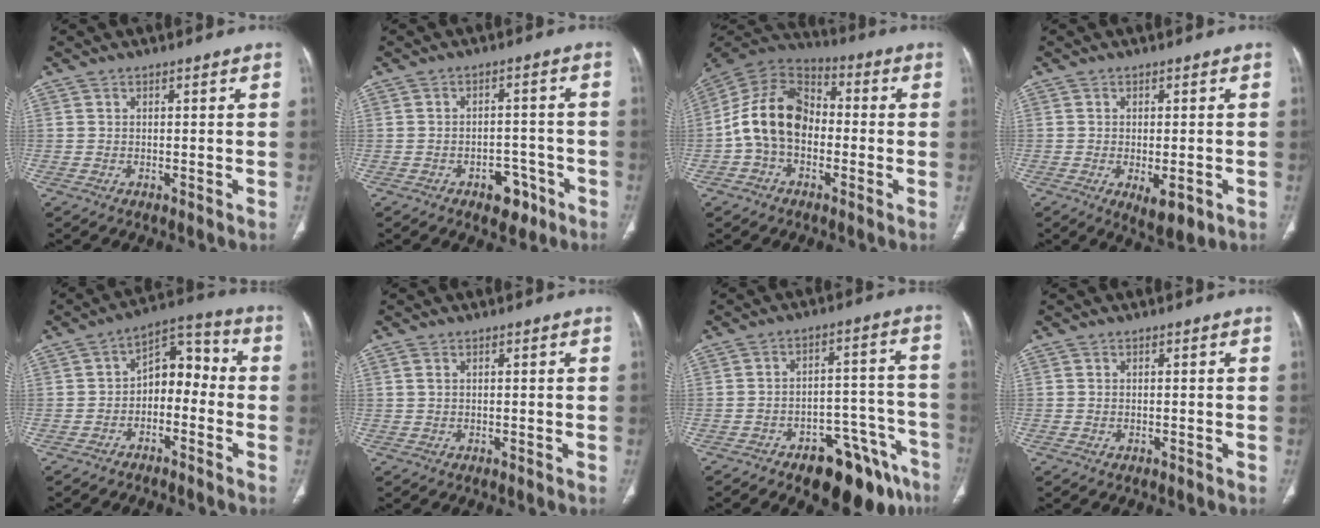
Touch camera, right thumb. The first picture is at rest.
{"total": 5.4, "force": [-3.2, 3.4, 2.7], "torque": [-0.013, 0.027, -0.040]}
{"total": 14.2, "force": [-1.9, 10.1, 9.9], "torque": [-0.171, 0.040, -0.046]}
{"total": 5.2, "force": [-1.8, 2.2, 4.4], "torque": [-0.063, -0.009, -0.016]}
{"total": 8.9, "force": [-1.9, 6.0, 6.3], "torque": [-0.060, 0.050, -0.045]}
{"total": 1.0, "force": [0.4, 0.6, 0.7], "torque": [-0.020, 0.008, 0.012]}
{"total": 15.6, "force": [-10.5, 6.8, 9.3], "torque": [-0.063, 0.089, -0.142]}
{"total": 0.0}